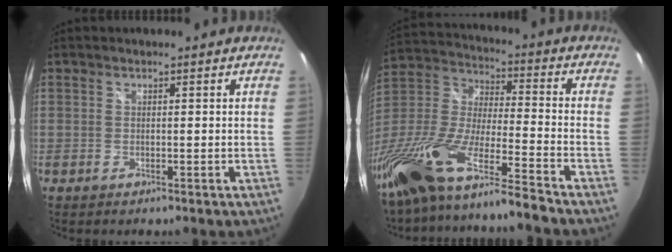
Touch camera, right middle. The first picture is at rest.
{"total": 20.3, "force": [-15.9, 0.8, 12.6], "torque": [-0.250, -0.044, -0.302]}